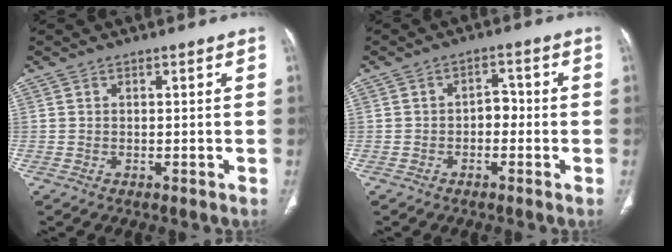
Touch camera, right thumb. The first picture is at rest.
{"total": 3.1, "force": [-0.8, 2.2, 2.1], "torque": [-0.014, 0.017, -0.021]}